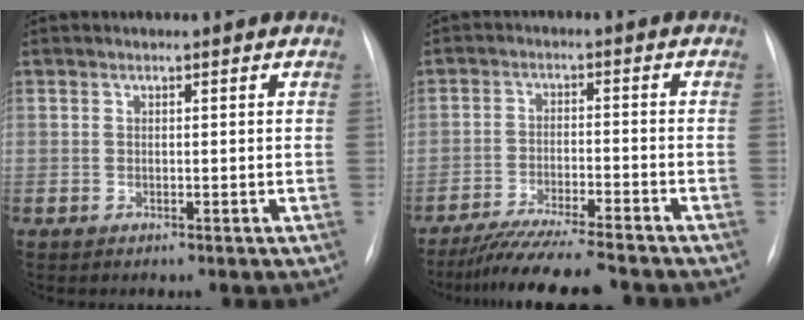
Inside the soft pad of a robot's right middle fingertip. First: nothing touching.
{"total": 11.0, "force": [-9.8, 0.1, 5.1], "torque": [-0.077, -0.024, -0.156]}